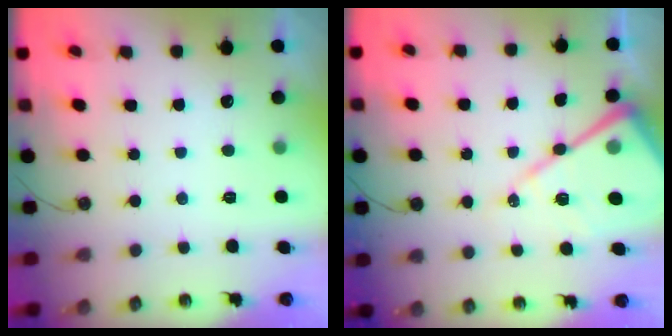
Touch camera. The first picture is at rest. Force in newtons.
{"total": 17.1, "press": 17.1, "slide": 1.7}